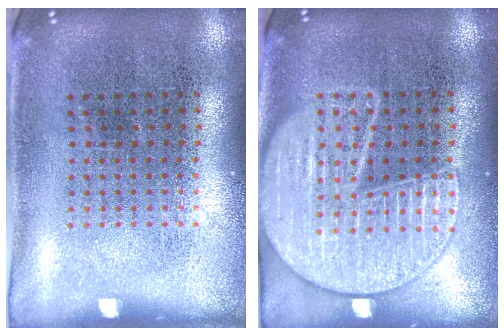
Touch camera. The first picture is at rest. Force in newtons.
{"total": 3.5, "press": 3.5, "slide": 0.4}